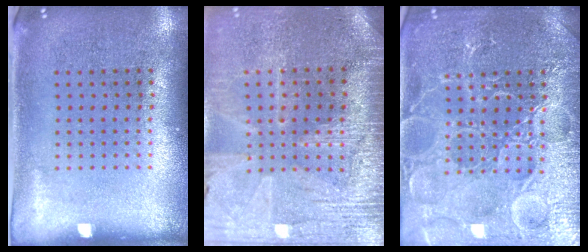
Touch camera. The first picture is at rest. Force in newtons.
{"total": 3.4, "press": 3.2, "slide": 1.2}
{"total": 5.3, "press": 5.3, "slide": 0.6}